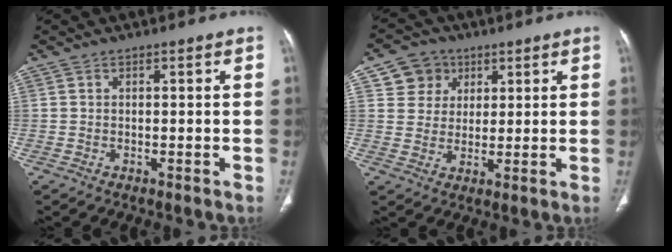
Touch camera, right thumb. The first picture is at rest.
{"total": 6.9, "force": [3.0, 6.1, 1.2], "torque": [0.009, -0.009, 0.052]}